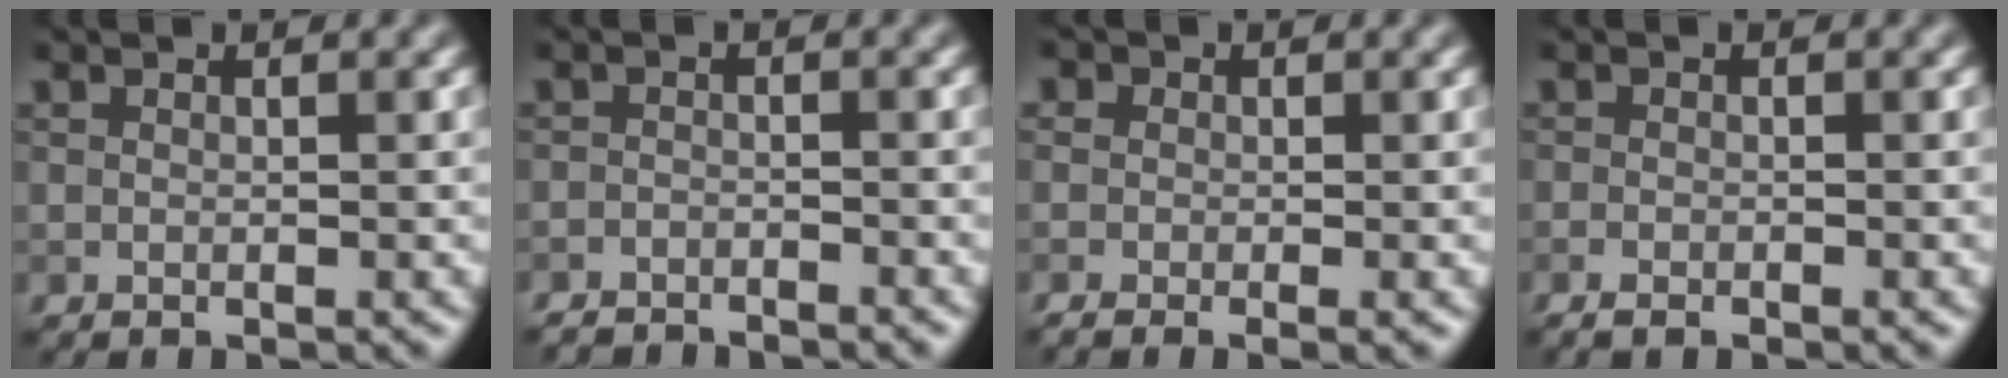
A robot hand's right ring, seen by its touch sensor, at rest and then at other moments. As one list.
[{"total": 3.0, "force": [-2.9, 0.4, 0.2], "torque": [-0.001, -0.001, -0.055]}, {"total": 2.7, "force": [-0.8, 1.9, 1.6], "torque": [-0.018, 0.002, -0.016]}, {"total": 1.5, "force": [-1.1, 0.4, 1.0], "torque": [-0.023, 0.001, -0.017]}]